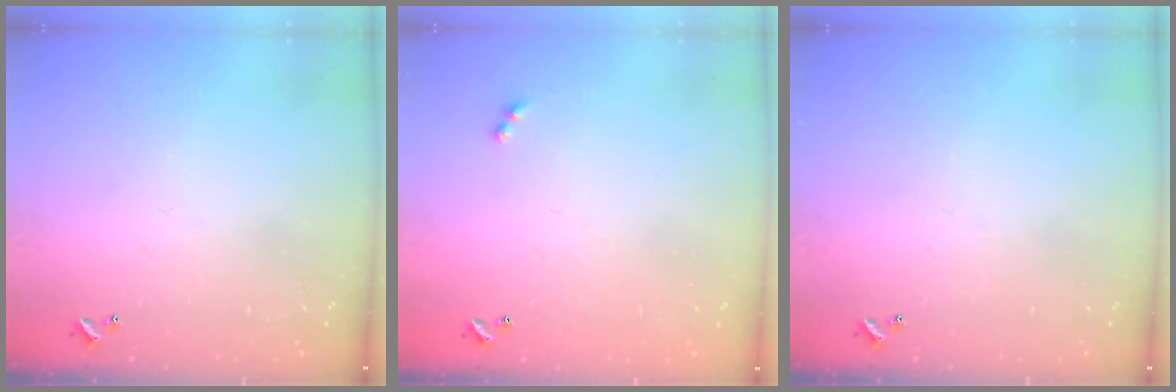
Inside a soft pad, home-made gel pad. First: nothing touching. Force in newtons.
{"total": 2.5, "press": 2.4, "slide": 0.5}
{"total": 0.0}